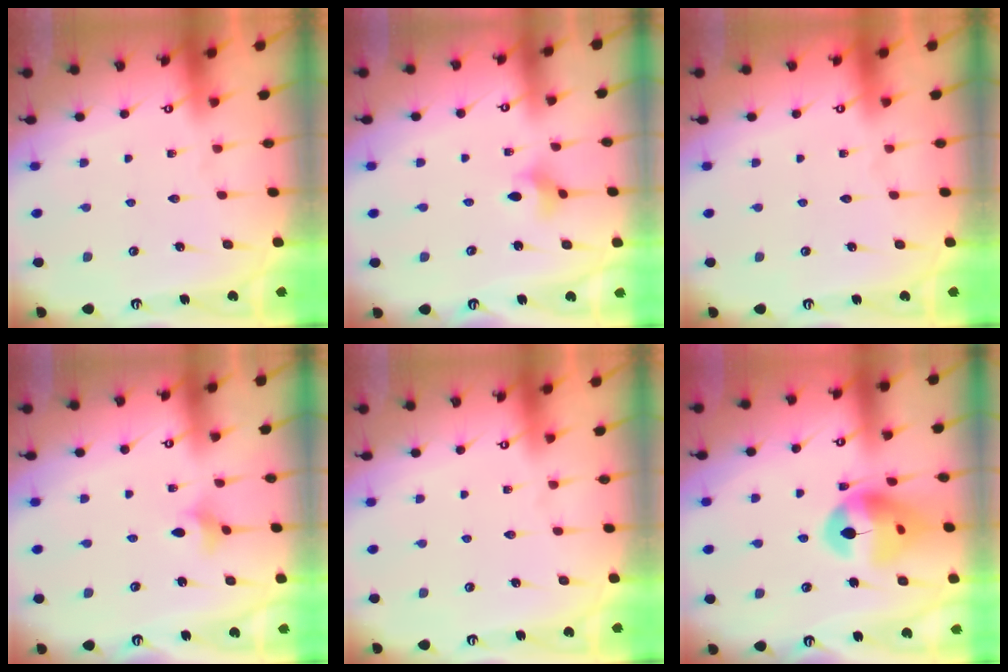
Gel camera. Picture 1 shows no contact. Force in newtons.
{"total": 3.7, "press": 3.7, "slide": 0.6}
{"total": 0.0}
{"total": 3.0, "press": 2.9, "slide": 0.6}
{"total": 0.0}
{"total": 14.4, "press": 14.4, "slide": 1.5}